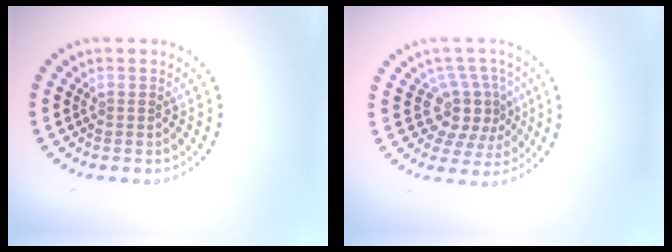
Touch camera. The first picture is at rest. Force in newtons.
{"total": 3.8, "press": 3.1, "slide": 2.2}